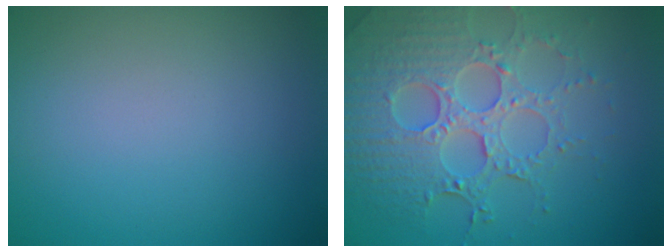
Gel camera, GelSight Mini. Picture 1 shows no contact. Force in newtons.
{"total": 7.1, "press": 5.5, "slide": 4.6}